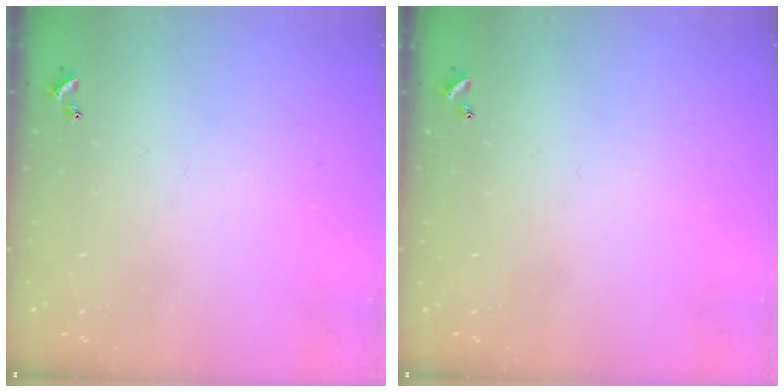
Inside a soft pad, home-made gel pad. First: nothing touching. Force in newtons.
{"total": 0.0}